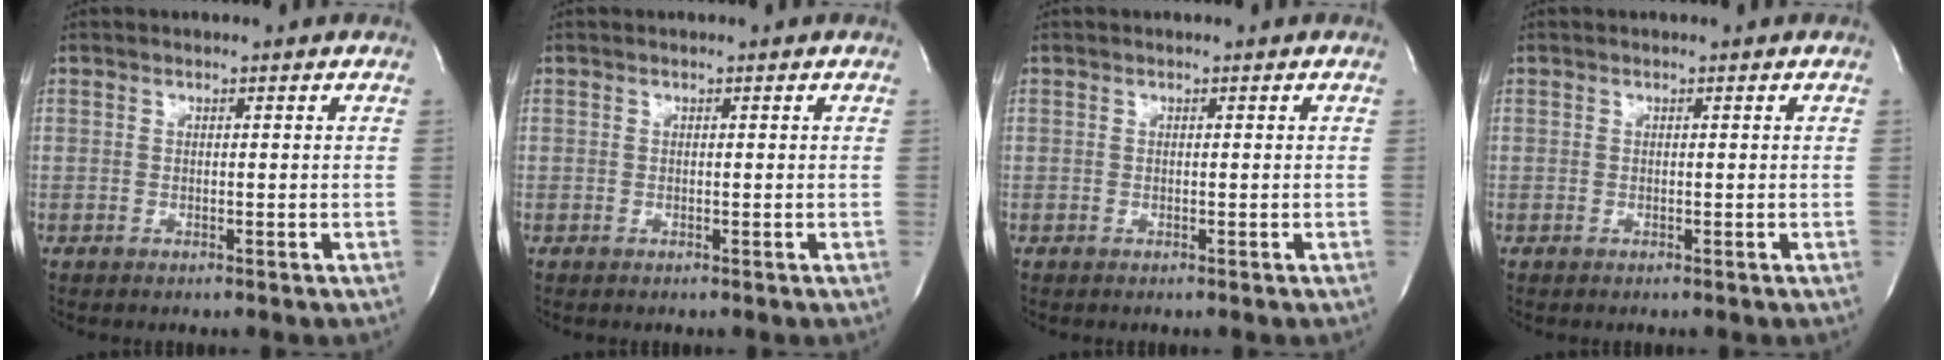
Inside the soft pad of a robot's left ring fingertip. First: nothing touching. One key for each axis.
{"total": 0.0}
{"total": 0.0}
{"total": 0.0}